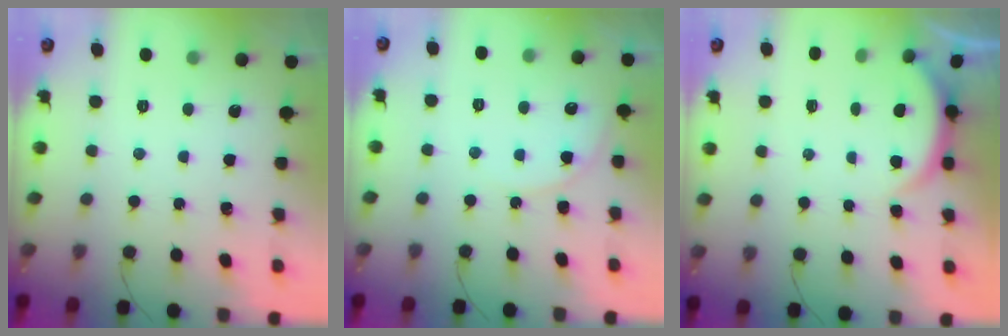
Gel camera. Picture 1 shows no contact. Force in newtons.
{"total": 7.3, "press": 7.3, "slide": 0.4}
{"total": 2.5, "press": 2.5, "slide": 0.6}